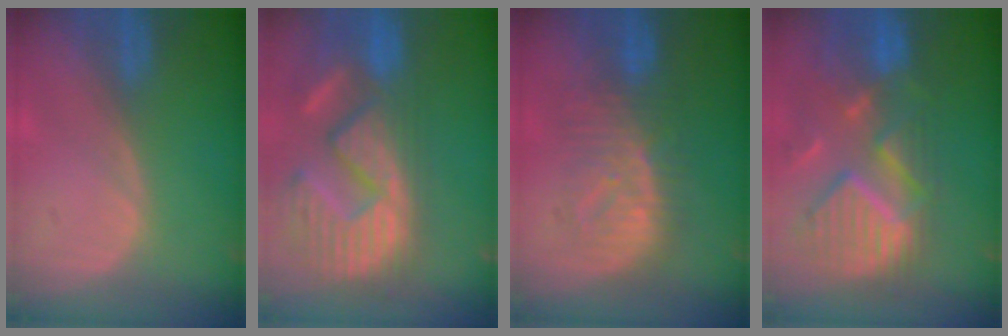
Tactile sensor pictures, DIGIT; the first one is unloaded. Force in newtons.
{"total": 15.0, "press": 12.4, "slide": 8.5}
{"total": 8.3, "press": 8.2, "slide": 0.8}
{"total": 12.1, "press": 10.5, "slide": 6.0}